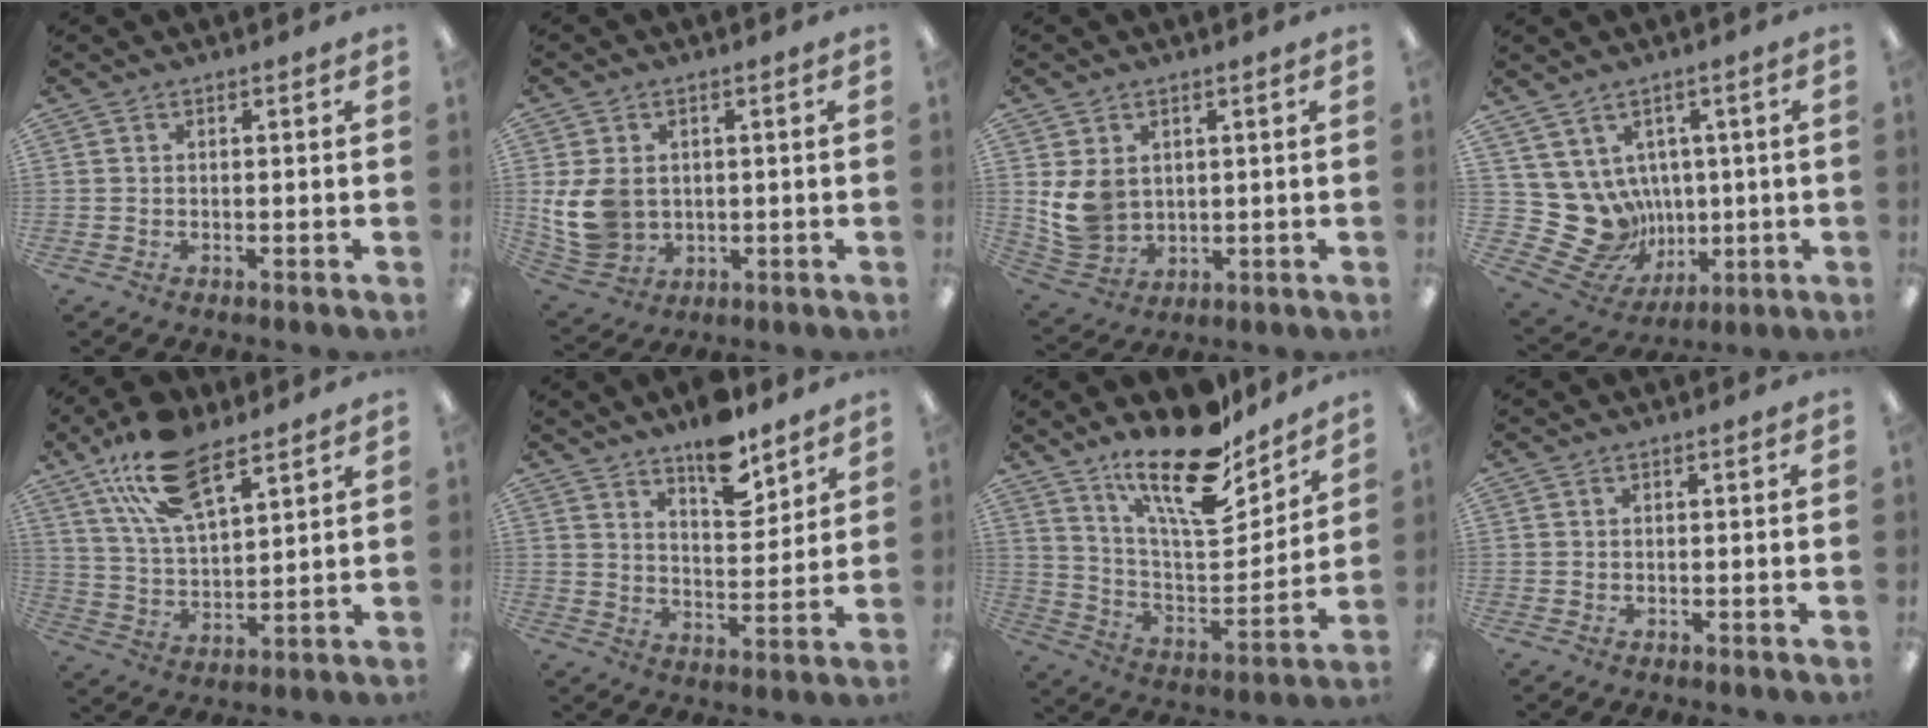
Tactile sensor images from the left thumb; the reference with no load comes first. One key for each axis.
{"total": 9.9, "fx": 0.5, "fy": 7.9, "fz": 5.9, "tx": -0.149, "ty": 0.007, "tz": 0.013}
{"total": 8.1, "fx": 1.9, "fy": 6.6, "fz": 4.4, "tx": -0.100, "ty": -0.001, "tz": 0.038}
{"total": 11.5, "fx": 1.0, "fy": 11.0, "fz": 3.1, "tx": -0.104, "ty": -0.032, "tz": 0.035}
{"total": 17.1, "fx": 10.7, "fy": 7.7, "fz": 10.9, "tx": -0.203, "ty": -0.028, "tz": 0.191}
{"total": 11.2, "fx": 8.7, "fy": 4.3, "fz": 5.7, "tx": -0.071, "ty": -0.056, "tz": 0.149}
{"total": 20.8, "fx": 15.5, "fy": 6.8, "fz": 12.1, "tx": -0.206, "ty": -0.104, "tz": 0.263}
{"total": 0.0}